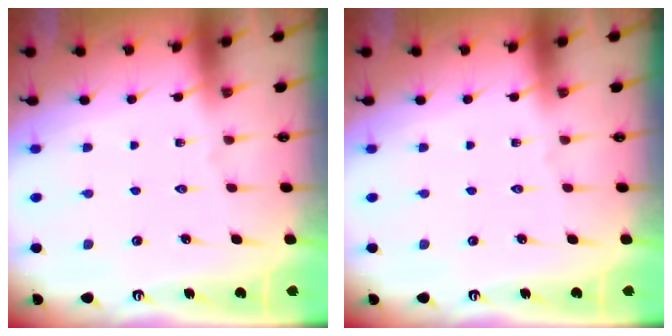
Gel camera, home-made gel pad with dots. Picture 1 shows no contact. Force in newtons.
{"total": 0.0}